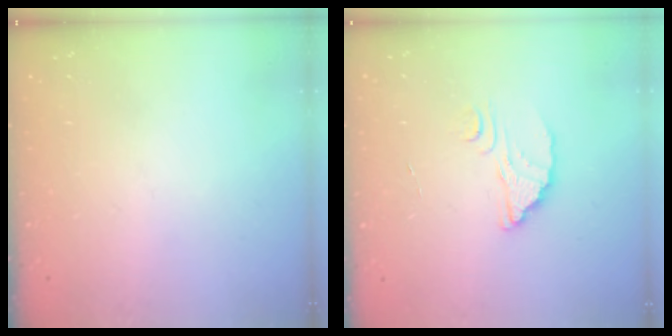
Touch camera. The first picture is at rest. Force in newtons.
{"total": 2.9, "press": 2.9, "slide": 0.1}